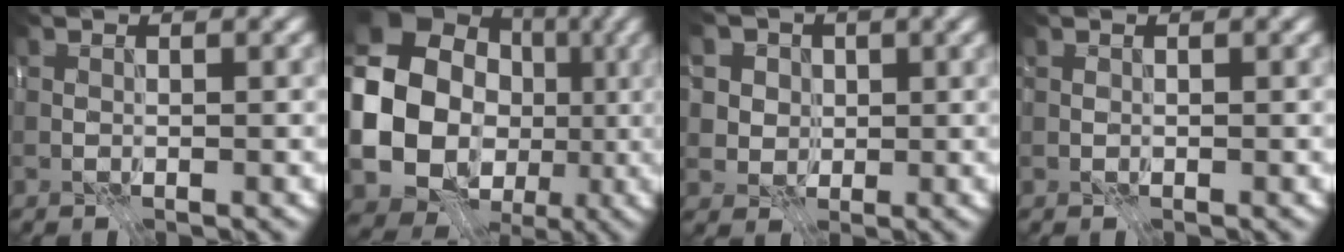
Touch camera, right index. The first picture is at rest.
{"total": 17.0, "force": [-1.3, 15.3, 7.2], "torque": [-0.151, -0.016, -0.042]}
{"total": 6.2, "force": [2.8, 5.0, 2.4], "torque": [-0.044, 0.009, 0.034]}
{"total": 0.0}